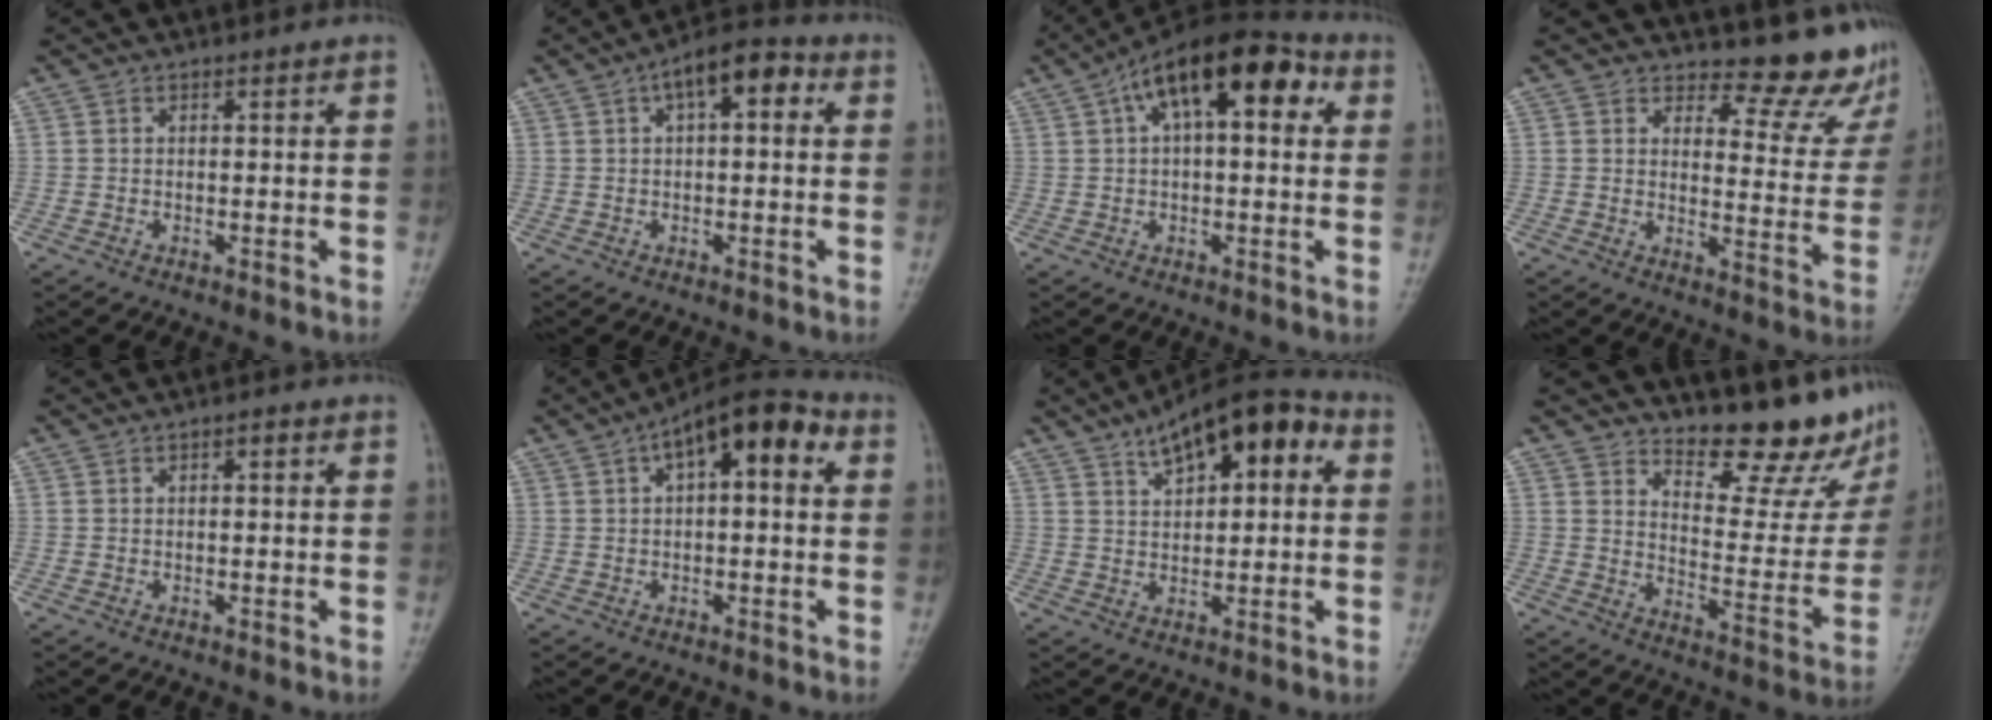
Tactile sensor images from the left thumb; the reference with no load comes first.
{"total": 8.9, "force": [2.8, 4.2, 7.3], "torque": [-0.094, 0.028, 0.032]}
{"total": 15.9, "force": [5.5, 7.4, 12.9], "torque": [-0.172, 0.034, 0.074]}
{"total": 10.1, "force": [9.7, 2.6, 1.5], "torque": [0.016, -0.107, 0.108]}
{"total": 1.4, "force": [0.5, 0.6, 1.1], "torque": [-0.012, 0.003, 0.004]}
{"total": 12.9, "force": [4.4, 5.7, 10.7], "torque": [-0.136, 0.032, 0.057]}
{"total": 14.5, "force": [5.9, 6.6, 11.5], "torque": [-0.138, 0.015, 0.083]}
{"total": 17.3, "force": [13.6, 5.5, 9.1], "torque": [-0.075, -0.115, 0.181]}